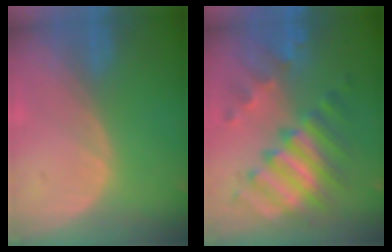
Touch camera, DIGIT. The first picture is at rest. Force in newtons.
{"total": 10.5, "press": 10.5, "slide": 0.9}